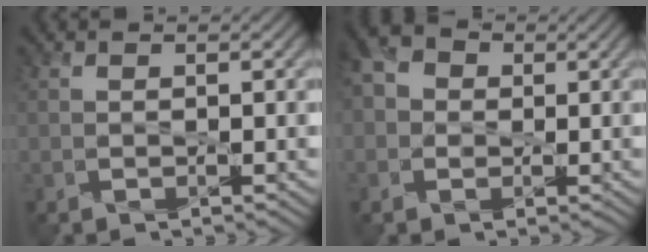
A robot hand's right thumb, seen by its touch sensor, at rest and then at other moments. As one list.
[{"total": 4.0, "force": [0.3, 3.7, 1.6], "torque": [-0.047, 0.006, -0.006]}]